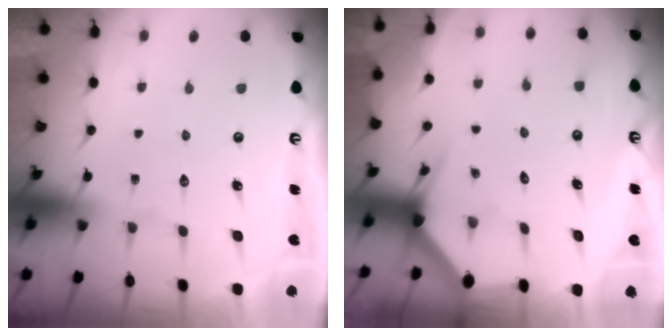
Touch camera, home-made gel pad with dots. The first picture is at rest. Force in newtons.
{"total": 2.7, "press": 2.7, "slide": 0.1}